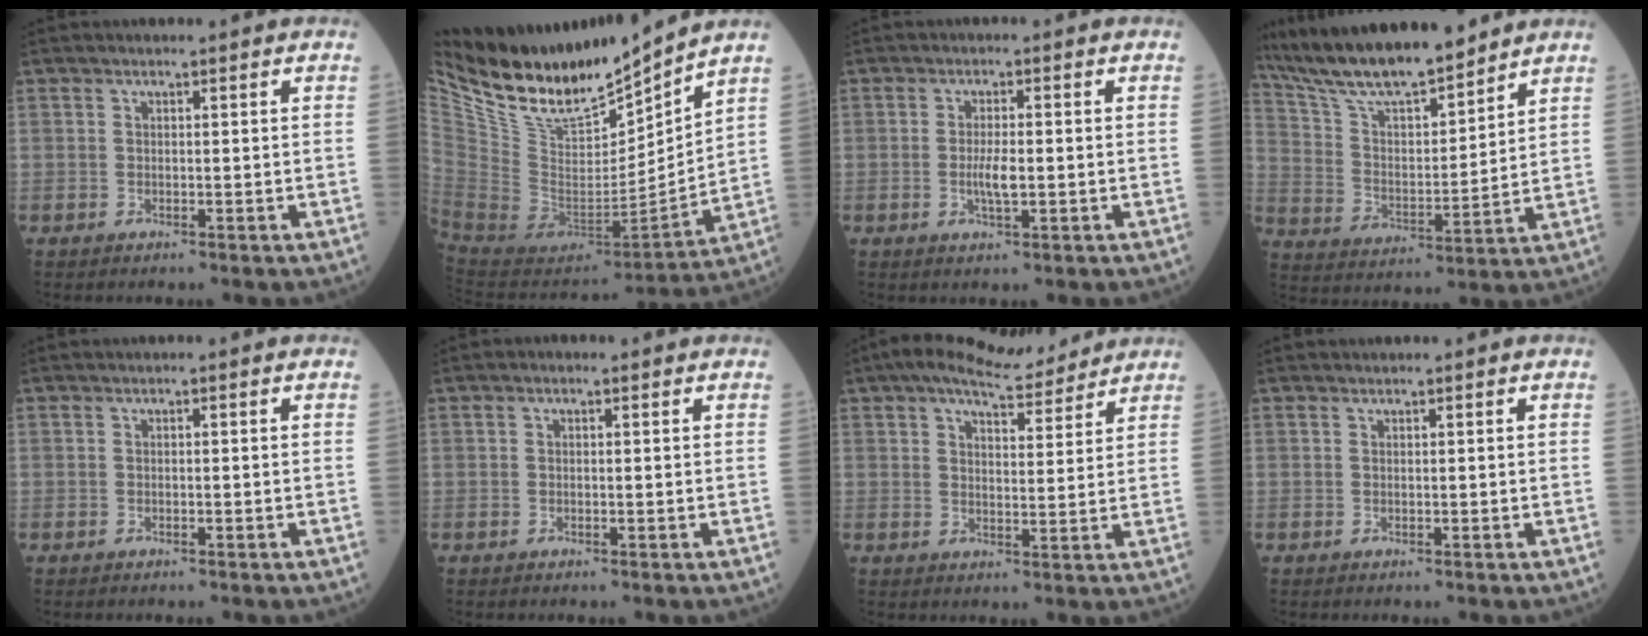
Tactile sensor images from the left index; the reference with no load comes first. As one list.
[{"total": 18.9, "force": [16.6, 3.9, 8.0], "torque": [-0.153, -0.030, 0.313]}, {"total": 3.0, "force": [-0.6, 0.6, 2.9], "torque": [-0.060, -0.006, -0.012]}, {"total": 16.7, "force": [14.5, 2.4, 7.7], "torque": [-0.146, 0.007, 0.267]}, {"total": 0.0}, {"total": 0.6, "force": [0.1, 0.4, 0.4], "torque": [-0.009, -0.001, -0.003]}, {"total": 10.2, "force": [8.8, 2.5, 4.4], "torque": [-0.068, 0.017, 0.125]}, {"total": 0.0}]